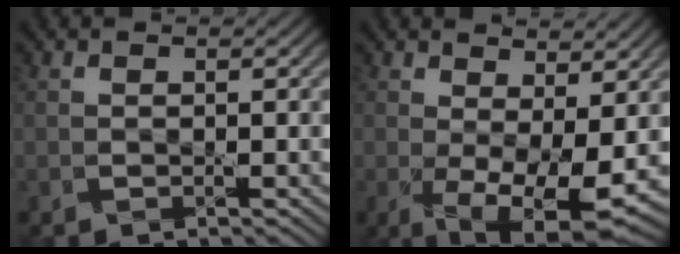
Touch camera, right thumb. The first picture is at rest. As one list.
[{"total": 8.5, "force": [-0.9, 3.5, 7.7], "torque": [-0.144, -0.023, -0.003]}]